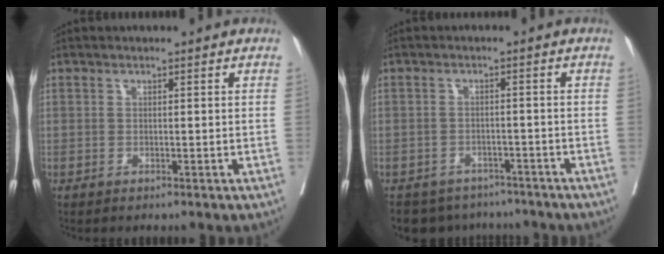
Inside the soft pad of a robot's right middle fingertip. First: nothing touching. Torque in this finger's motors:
{"motor_torque": [0.59, -0.59, 0.03, 0.02]}